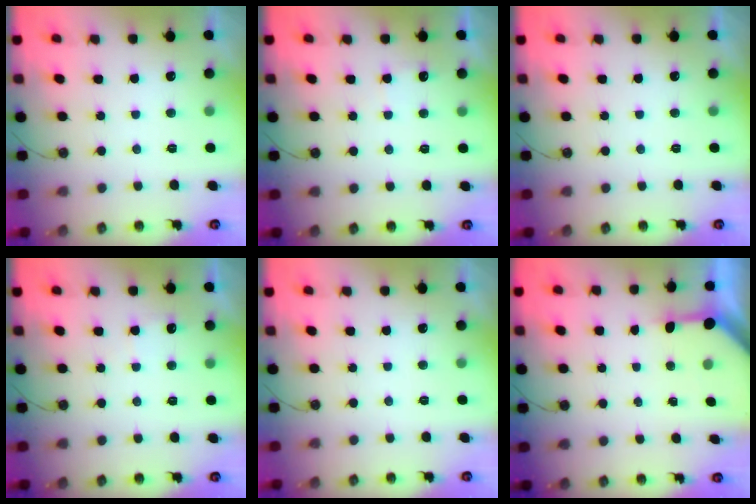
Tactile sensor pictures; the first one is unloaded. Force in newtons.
{"total": 3.4, "press": 3.4, "slide": 0.5}
{"total": 0.0}
{"total": 3.4, "press": 3.4, "slide": 0.5}
{"total": 0.0}
{"total": 3.2, "press": 3.2, "slide": 0.4}